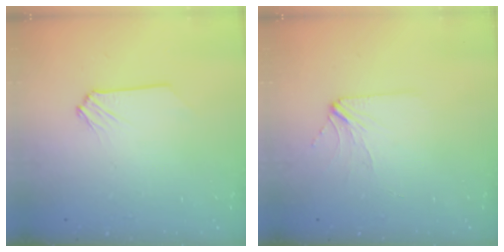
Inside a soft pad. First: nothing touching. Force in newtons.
{"total": 2.8, "press": 2.8, "slide": 0.4}